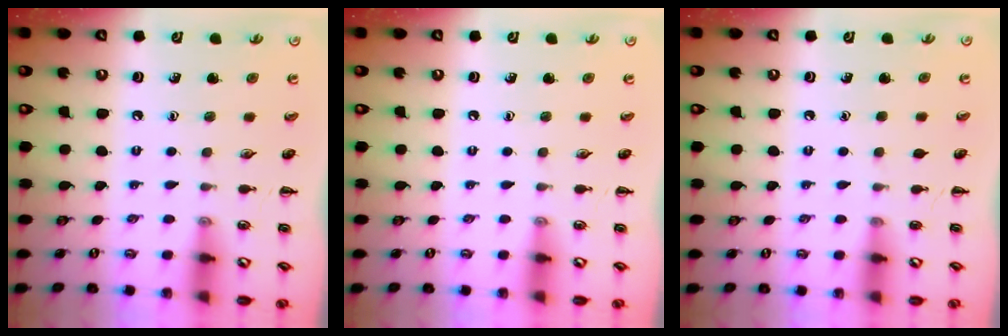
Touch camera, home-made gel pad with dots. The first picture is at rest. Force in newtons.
{"total": 0.0}
{"total": 0.0}